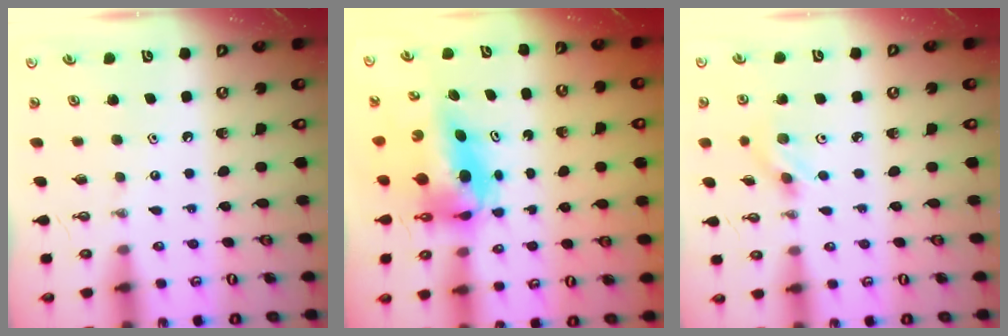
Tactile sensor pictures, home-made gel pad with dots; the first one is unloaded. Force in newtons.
{"total": 7.1, "press": 7.0, "slide": 0.9}
{"total": 3.7, "press": 3.4, "slide": 1.4}